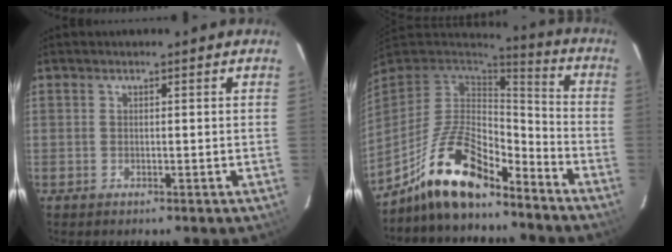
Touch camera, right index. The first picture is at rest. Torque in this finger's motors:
{"motor_torque": [1.02, -1.11, 0.76, 0.21]}